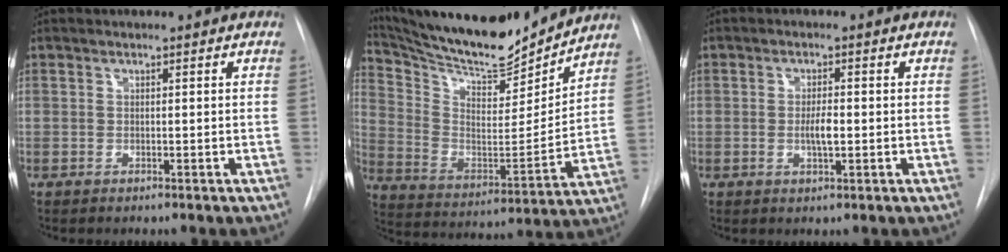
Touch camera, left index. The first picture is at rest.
{"total": 20.0, "force": [18.6, 3.0, 6.6], "torque": [-0.128, -0.021, 0.305]}
{"total": 2.9, "force": [-0.3, 0.7, 2.8], "torque": [-0.052, 0.000, -0.004]}